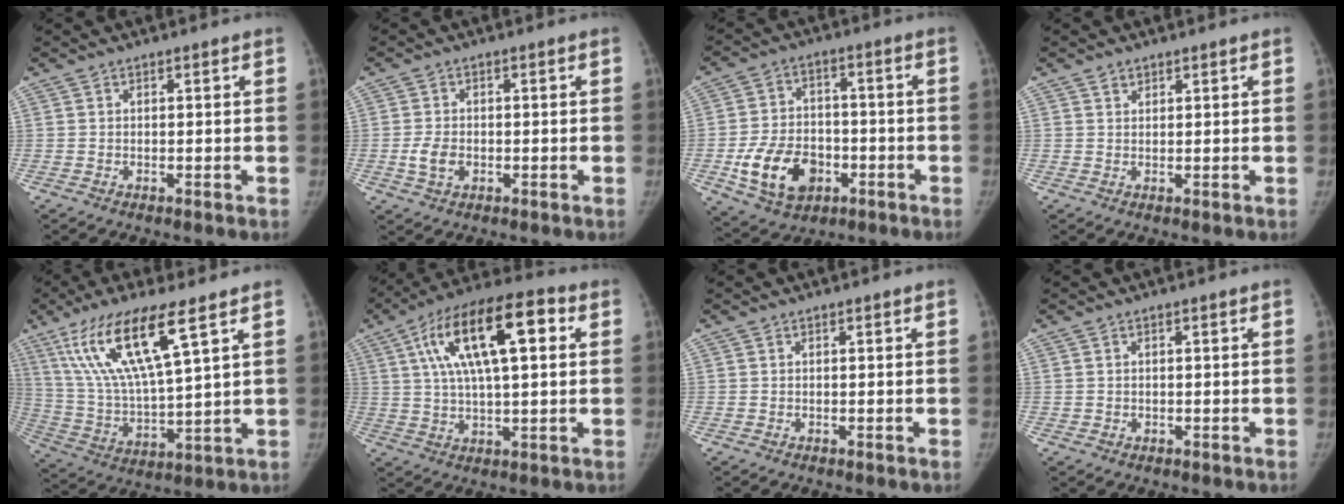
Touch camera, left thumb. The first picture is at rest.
{"total": 4.0, "force": [-1.0, 3.0, 2.5], "torque": [-0.044, 0.004, -0.016]}
{"total": 11.9, "force": [-3.9, 8.5, 7.3], "torque": [-0.109, 0.015, -0.061]}
{"total": 1.3, "force": [0.9, 0.8, 0.4], "torque": [0.000, -0.006, 0.015]}
{"total": 17.8, "force": [9.1, 3.6, 14.8], "torque": [-0.302, -0.033, 0.181]}
{"total": 19.3, "force": [5.6, 7.4, 16.9], "torque": [-0.286, 0.021, 0.085]}
{"total": 0.0}
{"total": 0.6, "force": [-0.1, 0.6, -0.1], "torque": [0.004, 0.002, -0.001]}